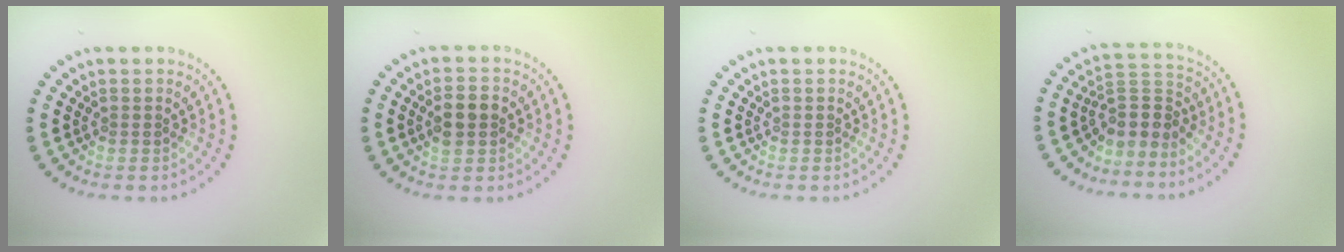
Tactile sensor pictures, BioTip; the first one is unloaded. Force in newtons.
{"total": 2.8, "press": 2.7, "slide": 0.3}
{"total": 0.0}
{"total": 3.0, "press": 2.1, "slide": 2.1}